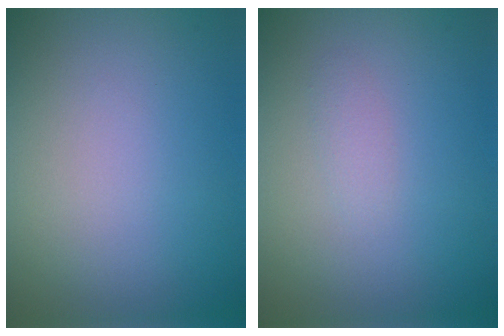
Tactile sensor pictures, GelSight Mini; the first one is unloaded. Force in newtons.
{"total": 0.8, "press": 0.8, "slide": 0.1}